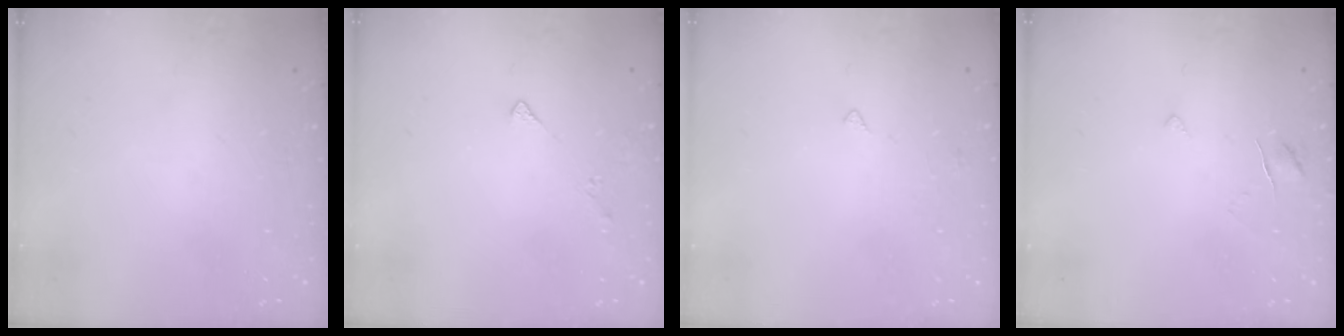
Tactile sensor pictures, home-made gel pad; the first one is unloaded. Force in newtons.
{"total": 2.8, "press": 2.8, "slide": 0.5}
{"total": 2.5, "press": 2.5, "slide": 0.3}
{"total": 3.4, "press": 3.4, "slide": 0.3}